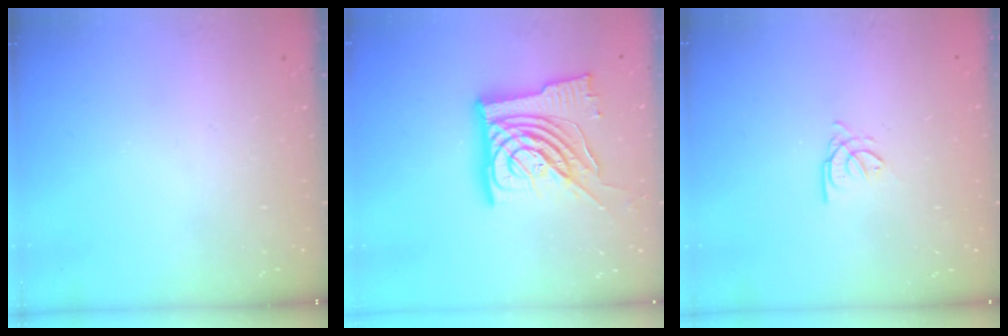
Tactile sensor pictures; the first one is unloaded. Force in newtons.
{"total": 19.1, "press": 18.9, "slide": 2.7}
{"total": 3.1, "press": 3.1, "slide": 0.1}